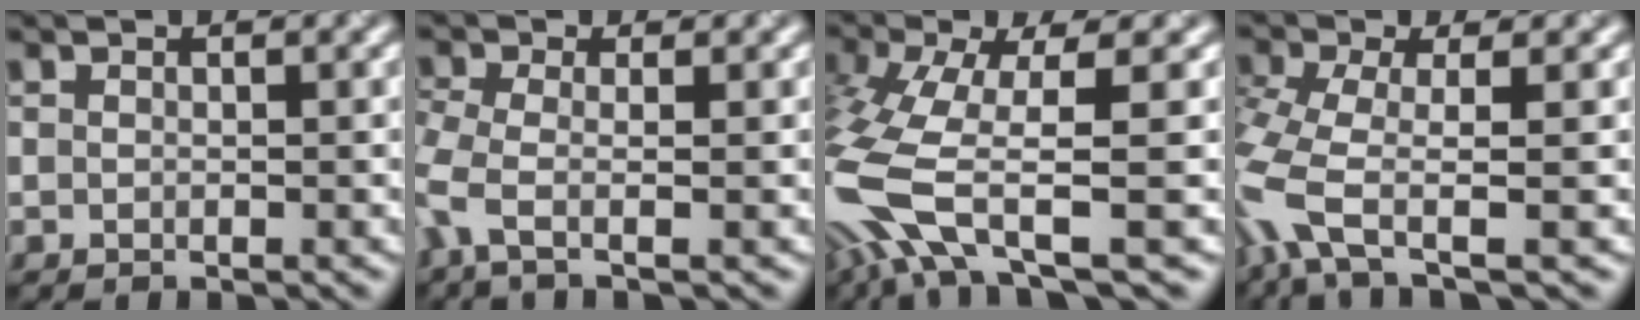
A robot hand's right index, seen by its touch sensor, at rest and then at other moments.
{"total": 3.1, "force": [-1.1, 1.0, 2.8], "torque": [-0.075, -0.009, -0.033]}
{"total": 10.0, "force": [-4.0, 3.4, 8.5], "torque": [-0.202, -0.003, -0.084]}
{"total": 6.4, "force": [-3.1, 2.2, 5.1], "torque": [-0.132, -0.009, -0.073]}